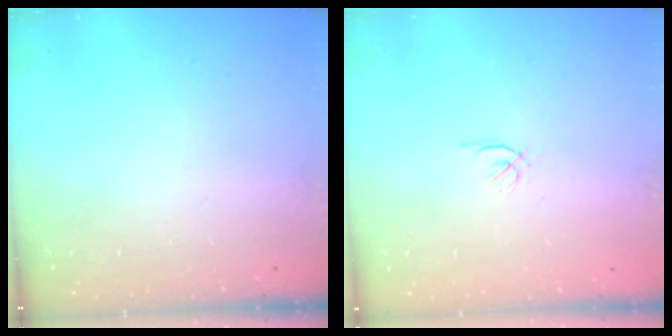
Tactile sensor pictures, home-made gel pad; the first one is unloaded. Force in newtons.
{"total": 0.5, "press": 0.4, "slide": 0.4}